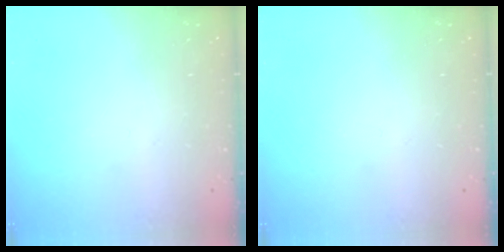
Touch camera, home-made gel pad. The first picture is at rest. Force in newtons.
{"total": 0.0}